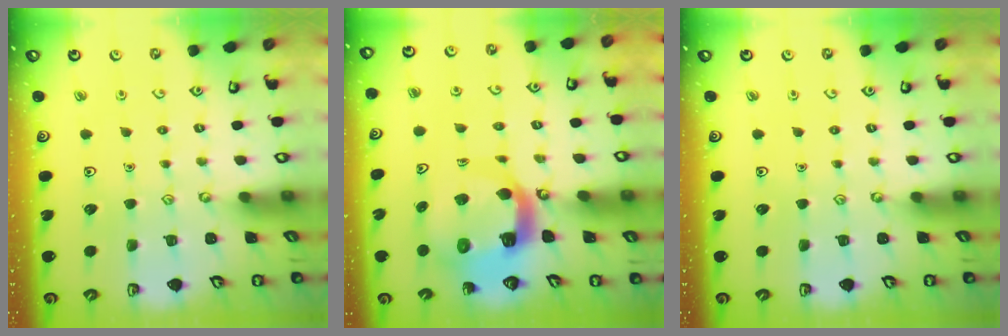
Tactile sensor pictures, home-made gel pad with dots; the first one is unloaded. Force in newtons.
{"total": 11.1, "press": 11.0, "slide": 1.5}
{"total": 0.0}